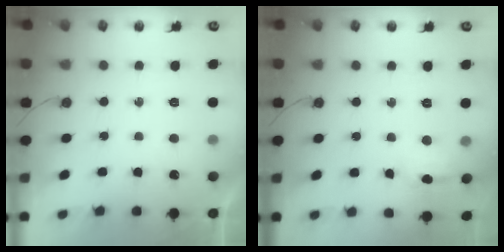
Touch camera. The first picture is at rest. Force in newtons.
{"total": 7.5, "press": 7.4, "slide": 1.6}